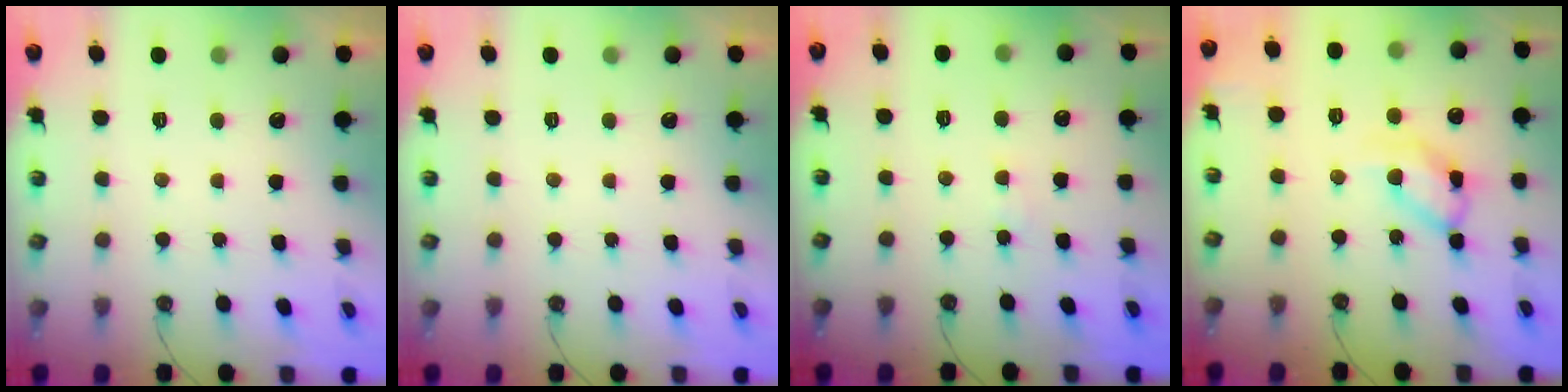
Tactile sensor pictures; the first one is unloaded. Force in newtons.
{"total": 0.0}
{"total": 1.9, "press": 1.9, "slide": 0.2}
{"total": 12.2, "press": 12.1, "slide": 1.6}